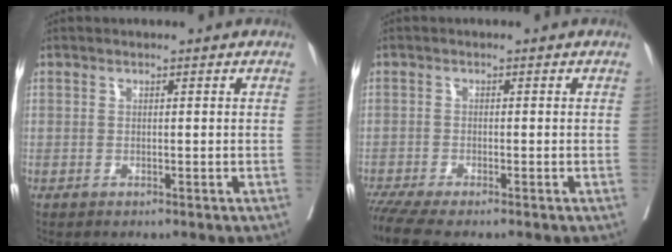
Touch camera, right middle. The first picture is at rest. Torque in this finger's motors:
{"motor_torque": [0.59, -0.53, 0.16, 0.08]}